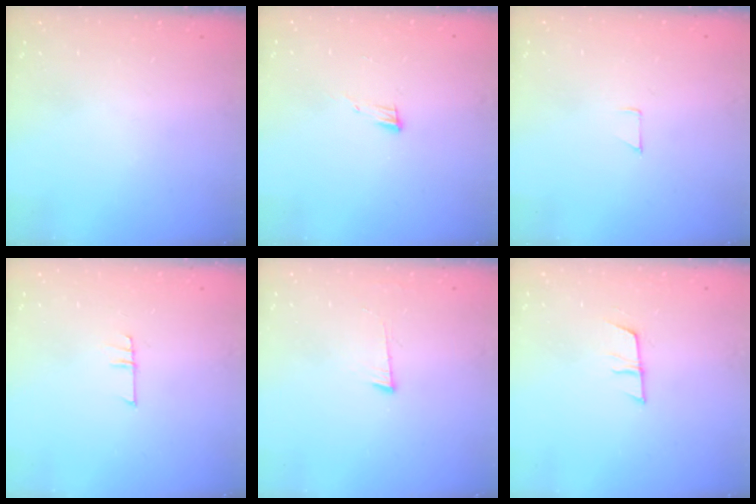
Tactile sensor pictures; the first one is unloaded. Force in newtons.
{"total": 4.8, "press": 4.8, "slide": 0.6}
{"total": 3.2, "press": 3.2, "slide": 0.3}
{"total": 5.5, "press": 5.4, "slide": 0.6}
{"total": 4.3, "press": 4.2, "slide": 0.5}
{"total": 7.2, "press": 7.1, "slide": 0.5}